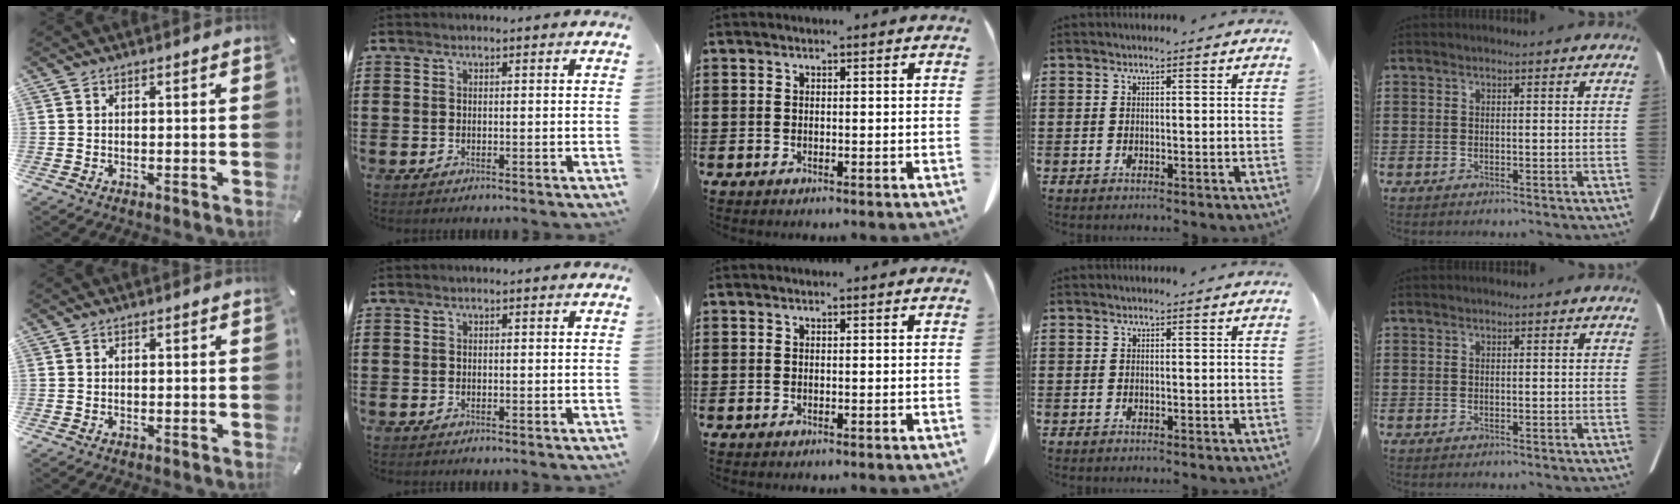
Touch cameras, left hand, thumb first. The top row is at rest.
{}